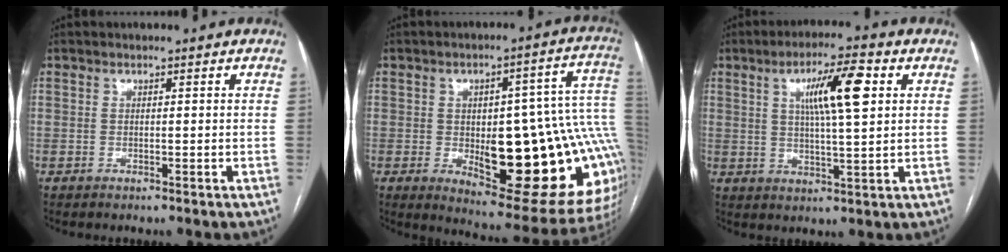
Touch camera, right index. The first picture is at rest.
{"total": 25.8, "force": [-3.2, 7.6, 24.5], "torque": [-0.226, 0.023, -0.017]}
{"total": 9.8, "force": [3.1, 1.2, 9.2], "torque": [-0.156, 0.011, 0.051]}